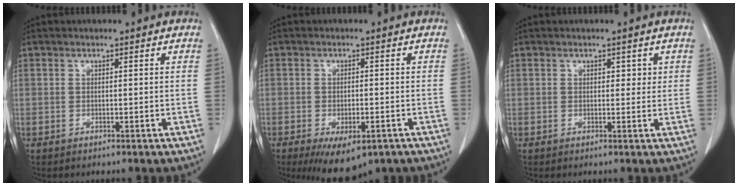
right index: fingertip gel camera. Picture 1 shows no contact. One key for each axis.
{"total": 8.4, "fx": -5.2, "fy": 3.2, "fz": 5.7, "tx": -0.087, "ty": -0.015, "tz": -0.072}
{"total": 1.7, "fx": 0.7, "fy": 1.1, "fz": 1.0, "tx": -0.004, "ty": -0.001, "tz": 0.008}